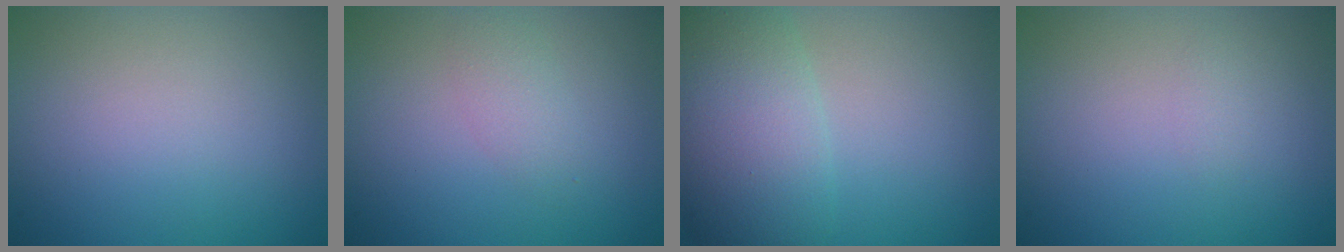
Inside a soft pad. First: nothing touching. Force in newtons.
{"total": 1.6, "press": 1.6, "slide": 0.0}
{"total": 8.0, "press": 8.0, "slide": 0.5}
{"total": 0.6, "press": 0.6, "slide": 0.0}